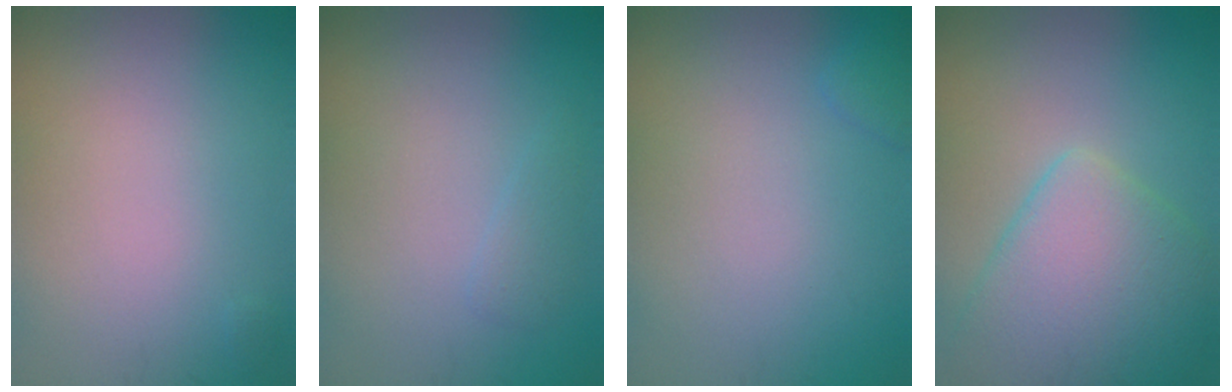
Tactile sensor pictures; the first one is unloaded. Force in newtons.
{"total": 1.0, "press": 1.0, "slide": 0.1}
{"total": 0.8, "press": 0.8, "slide": 0.1}
{"total": 6.8, "press": 6.8, "slide": 0.3}